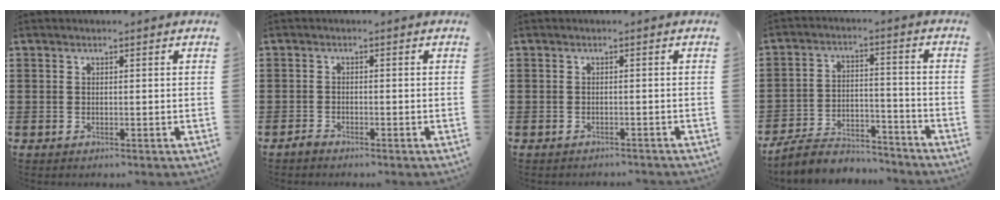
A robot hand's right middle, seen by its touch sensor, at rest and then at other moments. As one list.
[{"total": 1.1, "force": [-1.0, 0.3, 0.4], "torque": [-0.018, -0.004, -0.023]}, {"total": 0.9, "force": [-0.9, 0.1, 0.0], "torque": [-0.002, 0.001, -0.019]}, {"total": 6.0, "force": [-5.6, 1.5, 1.4], "torque": [-0.034, 0.011, -0.112]}]